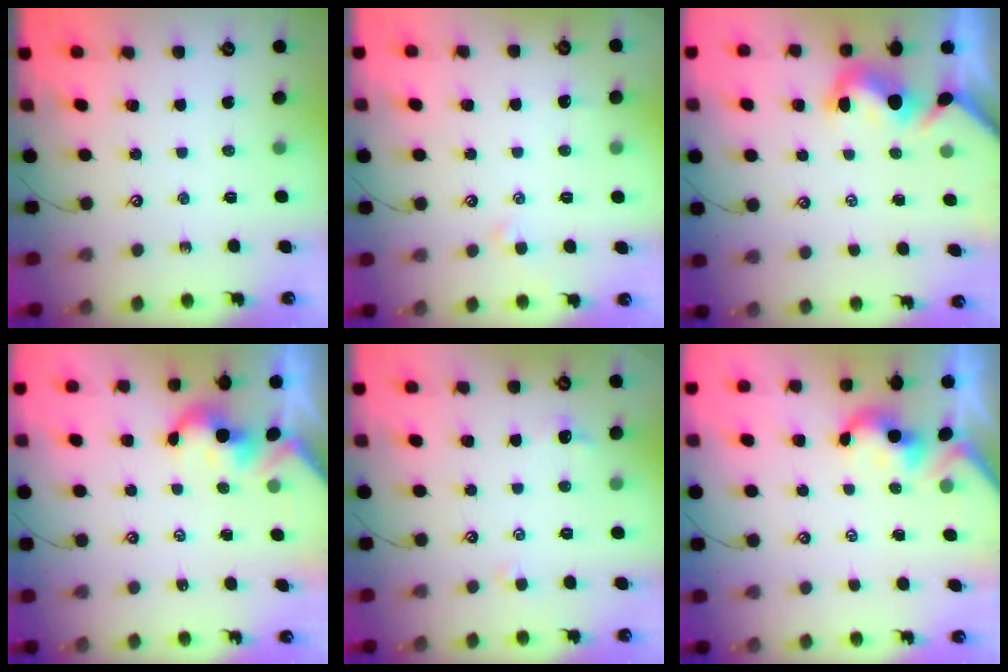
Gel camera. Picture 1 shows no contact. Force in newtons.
{"total": 2.5, "press": 2.5, "slide": 0.4}
{"total": 1.6, "press": 1.2, "slide": 1.0}
{"total": 2.2, "press": 2.1, "slide": 0.3}
{"total": 0.6, "press": 0.4, "slide": 0.5}
{"total": 0.0}